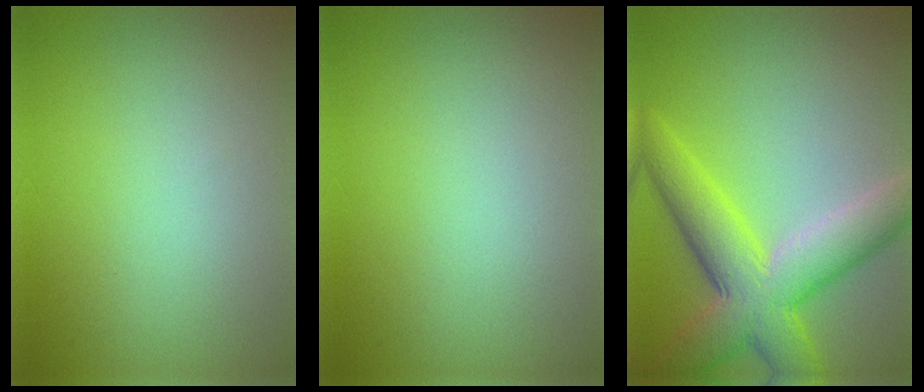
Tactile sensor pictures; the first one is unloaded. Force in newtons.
{"total": 0.0}
{"total": 8.2, "press": 8.2, "slide": 0.5}